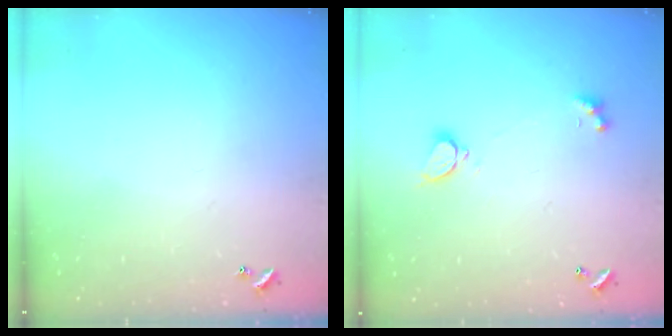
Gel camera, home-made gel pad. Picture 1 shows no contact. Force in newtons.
{"total": 2.3, "press": 2.2, "slide": 0.7}